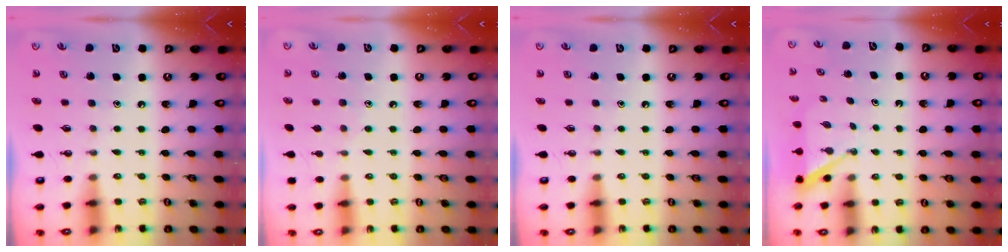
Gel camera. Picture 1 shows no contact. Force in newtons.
{"total": 5.9, "press": 5.9, "slide": 0.6}
{"total": 0.0}
{"total": 2.9, "press": 2.9, "slide": 0.2}